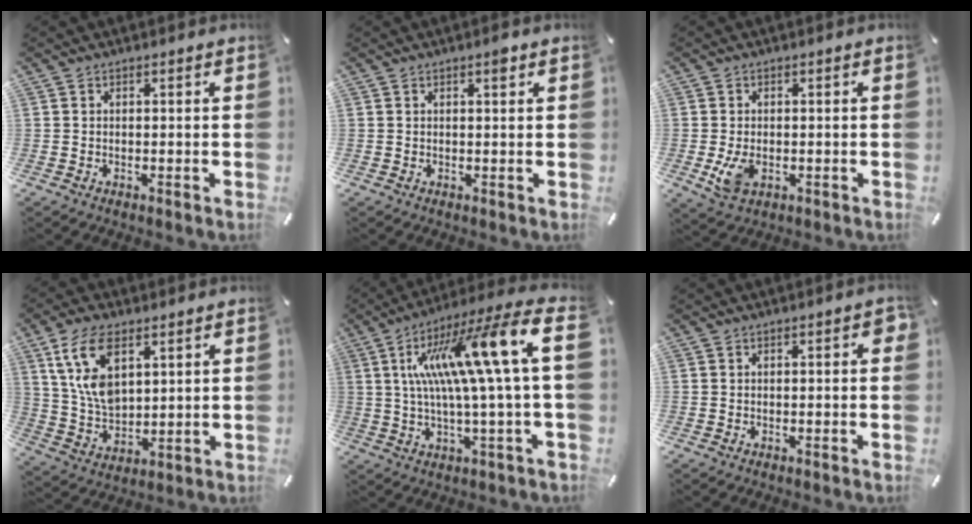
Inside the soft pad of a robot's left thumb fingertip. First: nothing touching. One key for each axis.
{"total": 1.8, "fx": 0.9, "fy": 0.5, "fz": 1.4, "tx": -0.021, "ty": 0.000, "tz": 0.012}
{"total": 4.8, "fx": -1.0, "fy": 3.2, "fz": 3.4, "tx": -0.076, "ty": -0.007, "tz": -0.021}
{"total": 11.6, "fx": 5.7, "fy": 6.7, "fz": 7.6, "tx": -0.189, "ty": -0.016, "tz": 0.101}
{"total": 21.3, "fx": 5.1, "fy": 2.6, "fz": 20.5, "tx": -0.361, "ty": -0.020, "tz": 0.067}
{"total": 1.4, "fx": 0.1, "fy": 0.5, "fz": 1.3, "tx": -0.024, "ty": 0.005, "tz": 0.001}